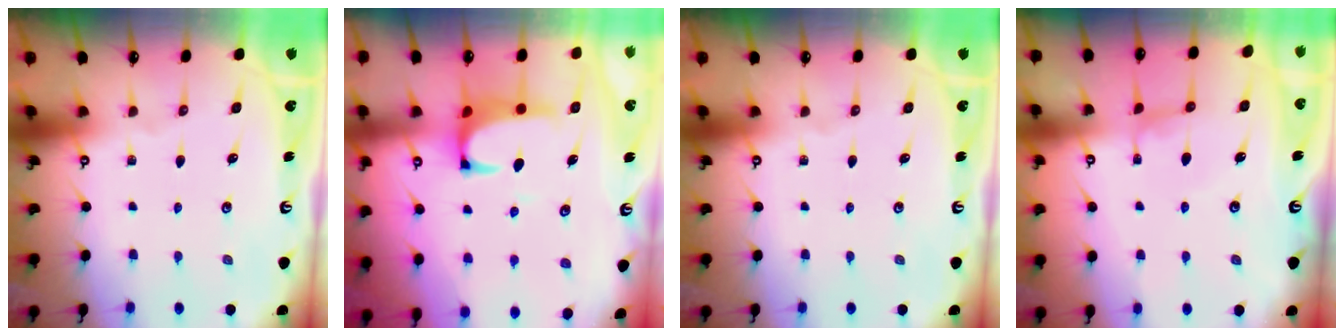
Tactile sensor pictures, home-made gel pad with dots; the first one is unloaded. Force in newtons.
{"total": 1.8, "press": 1.7, "slide": 0.8}
{"total": 0.0}
{"total": 1.5, "press": 1.3, "slide": 0.8}